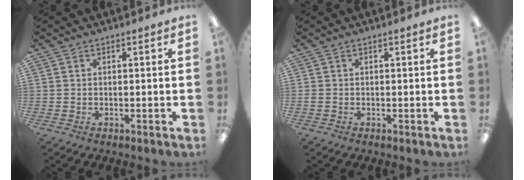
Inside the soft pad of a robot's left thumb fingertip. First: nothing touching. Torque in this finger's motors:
{"motor_torque": [0.05, -0.42, -0.47, 0.12, 0.00]}